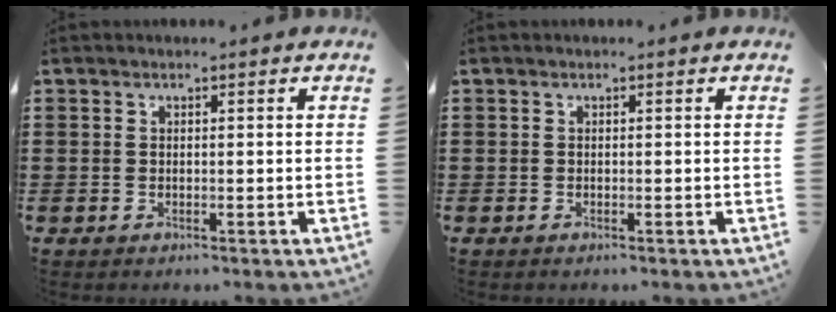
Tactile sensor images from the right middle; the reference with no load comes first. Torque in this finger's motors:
{"motor_torque": [0.55, 0.28, 0.07, 0.00]}